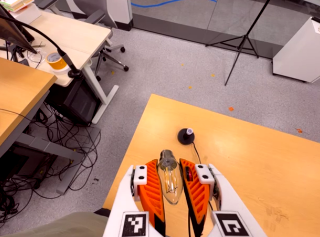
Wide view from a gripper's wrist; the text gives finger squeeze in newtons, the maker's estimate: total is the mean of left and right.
{"total": 20.2, "left": 21.9, "right": 18.5}